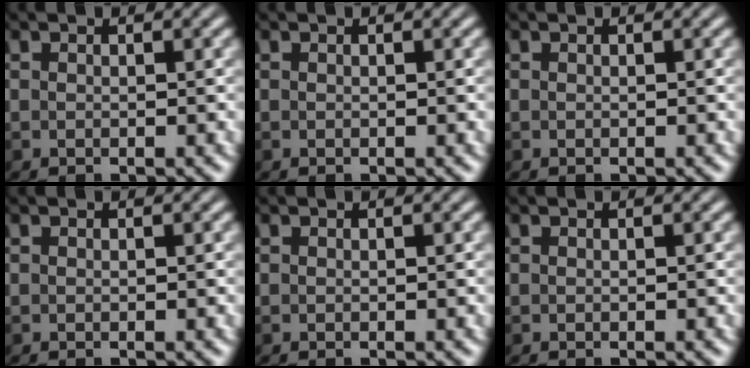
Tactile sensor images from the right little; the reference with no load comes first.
{"total": 0.0}
{"total": 0.0}
{"total": 0.0}
{"total": 0.0}
{"total": 0.0}